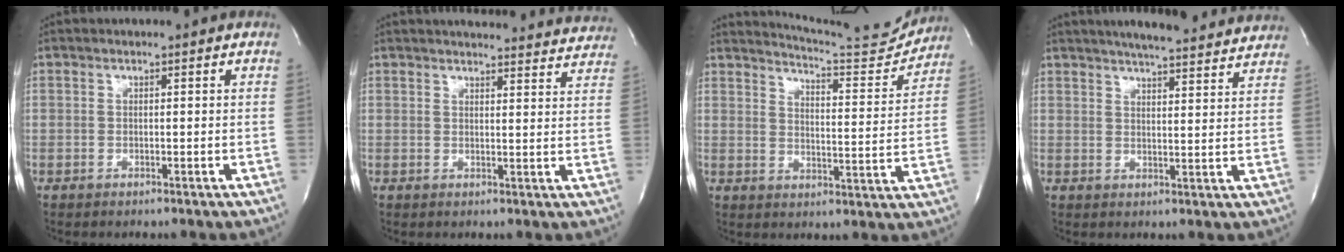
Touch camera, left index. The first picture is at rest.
{"total": 19.6, "force": [18.9, 3.0, 4.5], "torque": [-0.050, -0.031, 0.212]}
{"total": 12.7, "force": [12.6, -0.5, 1.5], "torque": [-0.026, -0.054, 0.163]}
{"total": 17.2, "force": [15.6, 2.2, 6.9], "torque": [-0.101, 0.013, 0.196]}